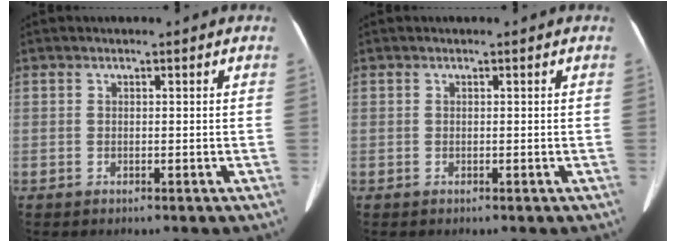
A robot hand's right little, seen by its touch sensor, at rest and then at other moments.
{"total": 0.0}